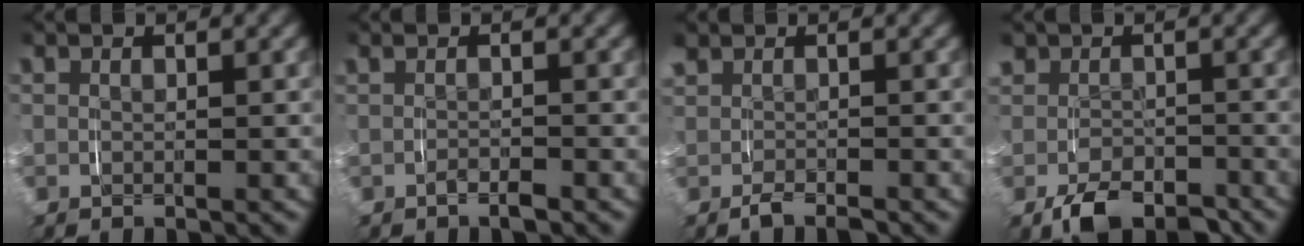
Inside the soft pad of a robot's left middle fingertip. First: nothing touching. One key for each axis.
{"total": 1.0, "fx": -0.6, "fy": 0.1, "fz": 0.8, "tx": -0.014, "ty": 0.005, "tz": -0.013}
{"total": 0.8, "fx": -0.4, "fy": 0.4, "fz": 0.6, "tx": -0.022, "ty": -0.001, "tz": -0.005}
{"total": 4.2, "fx": -2.7, "fy": 2.4, "fz": 2.0, "tx": -0.033, "ty": -0.014, "tz": -0.039}